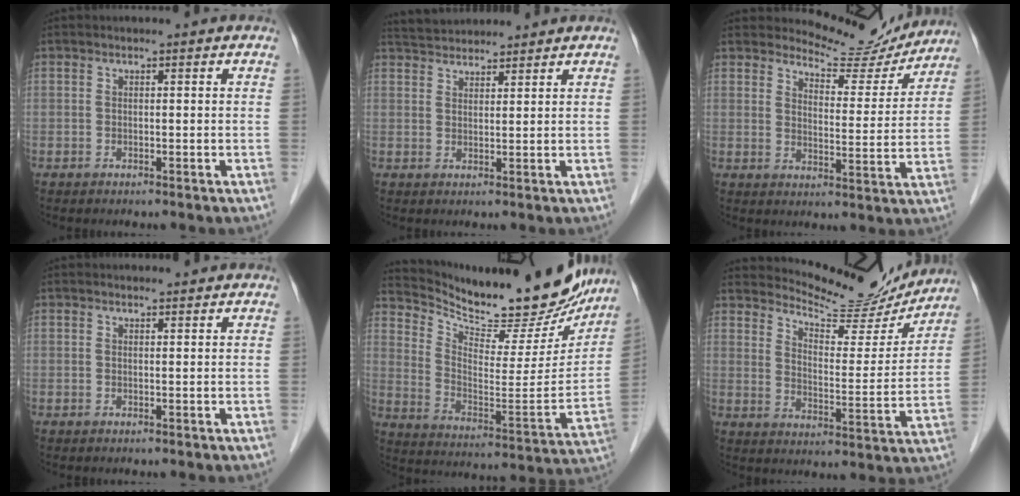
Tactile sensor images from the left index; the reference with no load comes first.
{"total": 6.1, "force": [5.9, 1.1, 1.2], "torque": [-0.024, 0.036, 0.101]}
{"total": 10.4, "force": [10.1, 2.2, 0.5], "torque": [-0.005, -0.024, 0.129]}
{"total": 0.7, "force": [0.7, 0.1, -0.1], "torque": [-0.011, -0.002, 0.012]}
{"total": 23.2, "force": [20.8, 5.4, 8.7], "torque": [-0.143, -0.050, 0.297]}
{"total": 14.2, "force": [13.9, 2.1, 2.1], "torque": [-0.035, -0.036, 0.186]}